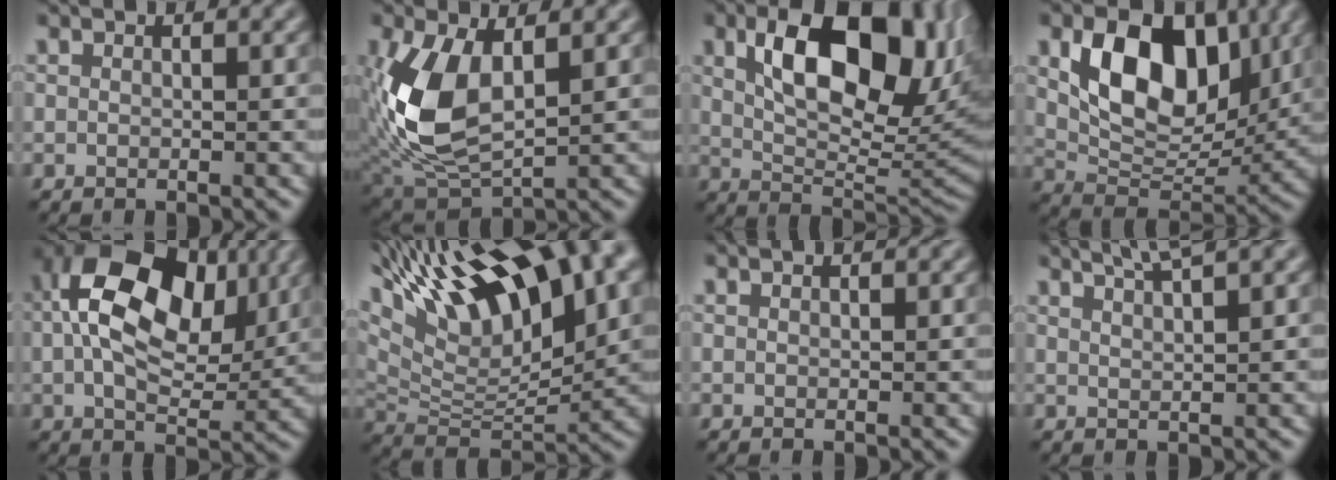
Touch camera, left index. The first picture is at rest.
{"total": 8.5, "force": [1.1, 4.7, 7.0], "torque": [-0.166, -0.005, 0.023]}
{"total": 12.0, "force": [3.8, 6.1, 9.6], "torque": [-0.142, 0.000, 0.067]}
{"total": 10.0, "force": [3.2, 6.5, 7.0], "torque": [-0.117, -0.011, 0.060]}
{"total": 13.7, "force": [3.2, 8.4, 10.4], "torque": [-0.178, 0.024, 0.050]}
{"total": 18.4, "force": [10.9, 7.0, 13.1], "torque": [-0.242, 0.045, 0.184]}
{"total": 0.0}
{"total": 4.4, "force": [3.4, 0.9, 2.7], "torque": [-0.018, 0.017, 0.026]}